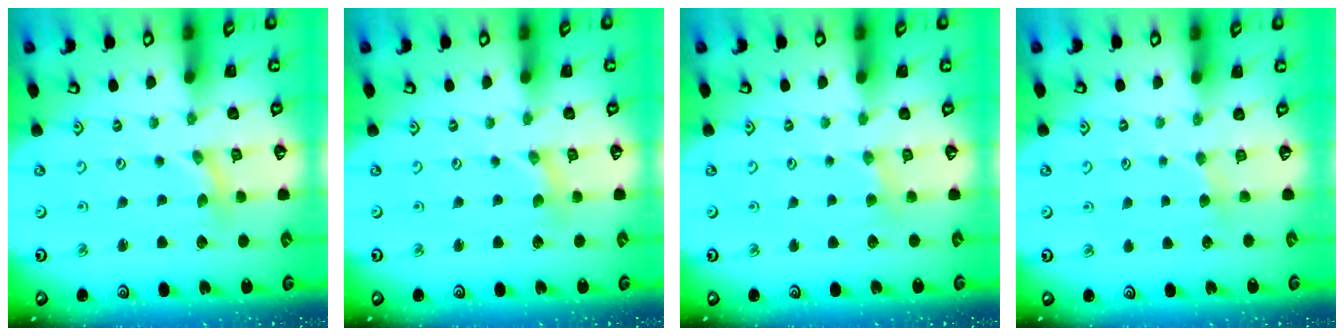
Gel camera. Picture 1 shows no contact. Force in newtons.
{"total": 0.0}
{"total": 2.6, "press": 2.6, "slide": 0.5}
{"total": 2.2, "press": 2.2, "slide": 0.3}